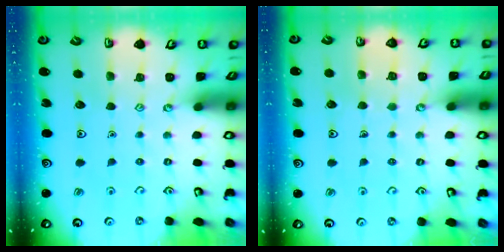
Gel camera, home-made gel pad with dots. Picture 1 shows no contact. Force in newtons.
{"total": 3.1, "press": 3.1, "slide": 0.2}